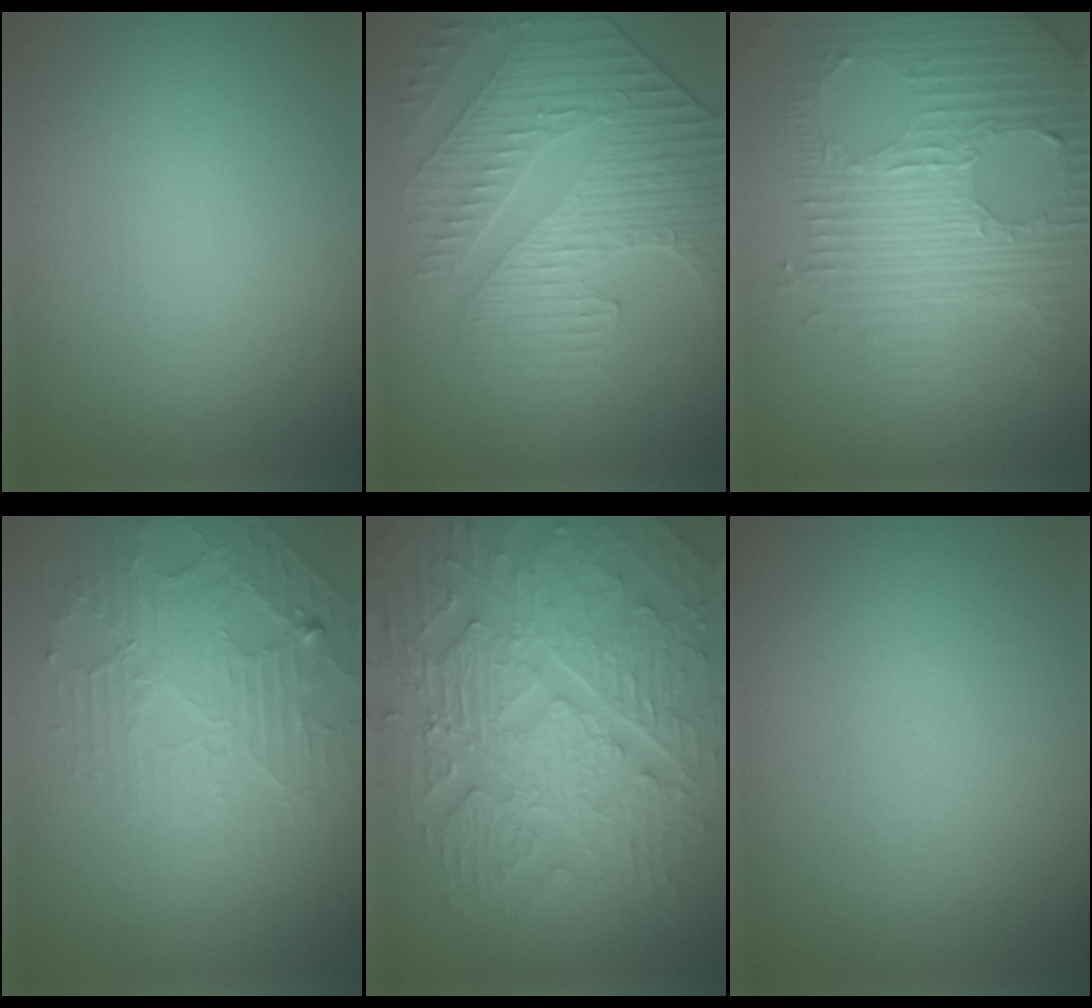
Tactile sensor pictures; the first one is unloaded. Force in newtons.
{"total": 5.0, "press": 4.8, "slide": 1.2}
{"total": 7.4, "press": 5.1, "slide": 5.4}
{"total": 4.6, "press": 3.5, "slide": 3.1}
{"total": 10.8, "press": 7.2, "slide": 8.0}
{"total": 0.0}